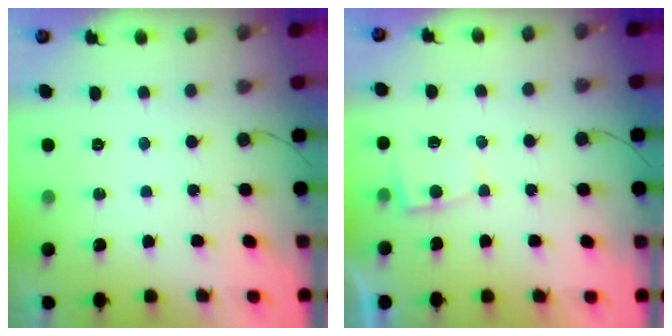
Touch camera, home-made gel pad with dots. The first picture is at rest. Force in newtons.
{"total": 2.4, "press": 2.4, "slide": 0.4}